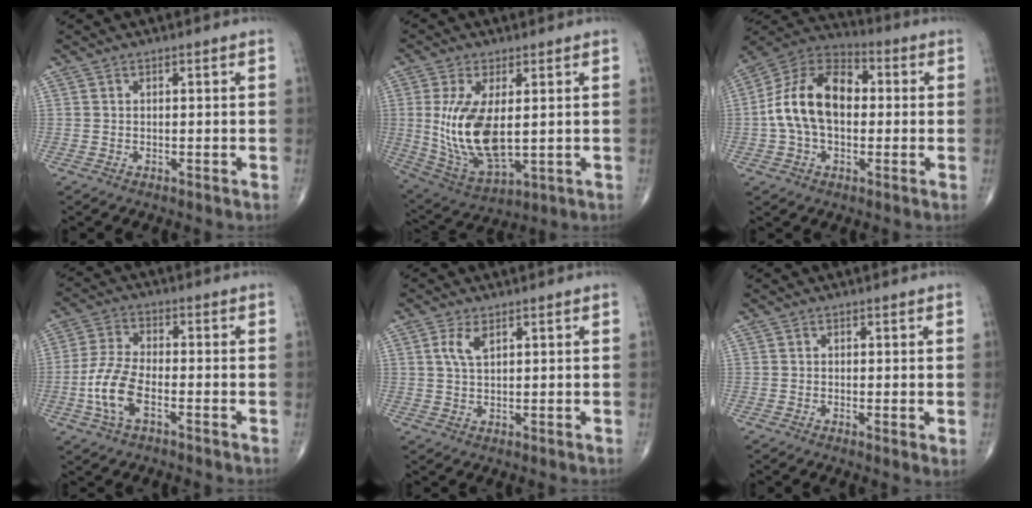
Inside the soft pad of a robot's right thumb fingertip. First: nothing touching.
{"total": 14.6, "force": [1.0, 6.7, 12.9], "torque": [-0.257, -0.023, 0.037]}
{"total": 16.0, "force": [0.3, 10.1, 12.4], "torque": [-0.219, 0.037, -0.006]}
{"total": 8.7, "force": [-3.0, 3.9, 7.2], "torque": [-0.164, 0.018, -0.061]}
{"total": 3.5, "force": [1.5, 1.6, 2.7], "torque": [-0.055, 0.001, 0.033]}
{"total": 1.8, "force": [0.0, 0.4, 1.7], "torque": [-0.032, -0.008, -0.006]}